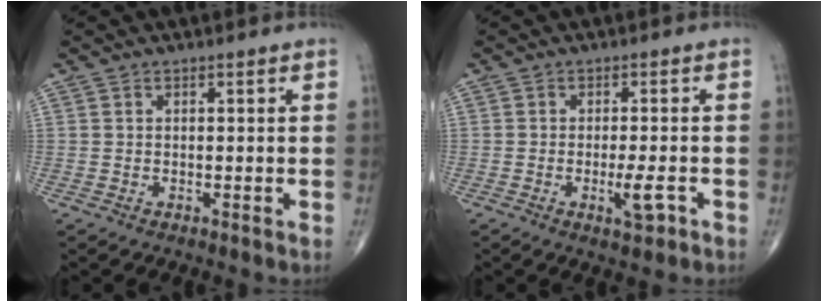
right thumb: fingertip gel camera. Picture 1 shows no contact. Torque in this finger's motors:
{"motor_torque": [4.28, 0.73, 1.16, -1.61, 0.52]}